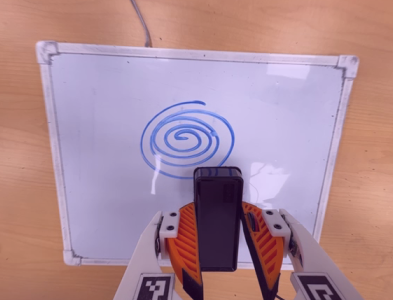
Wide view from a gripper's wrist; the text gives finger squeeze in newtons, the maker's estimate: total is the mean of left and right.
{"total": 4.9, "left": 4.4, "right": 5.5}